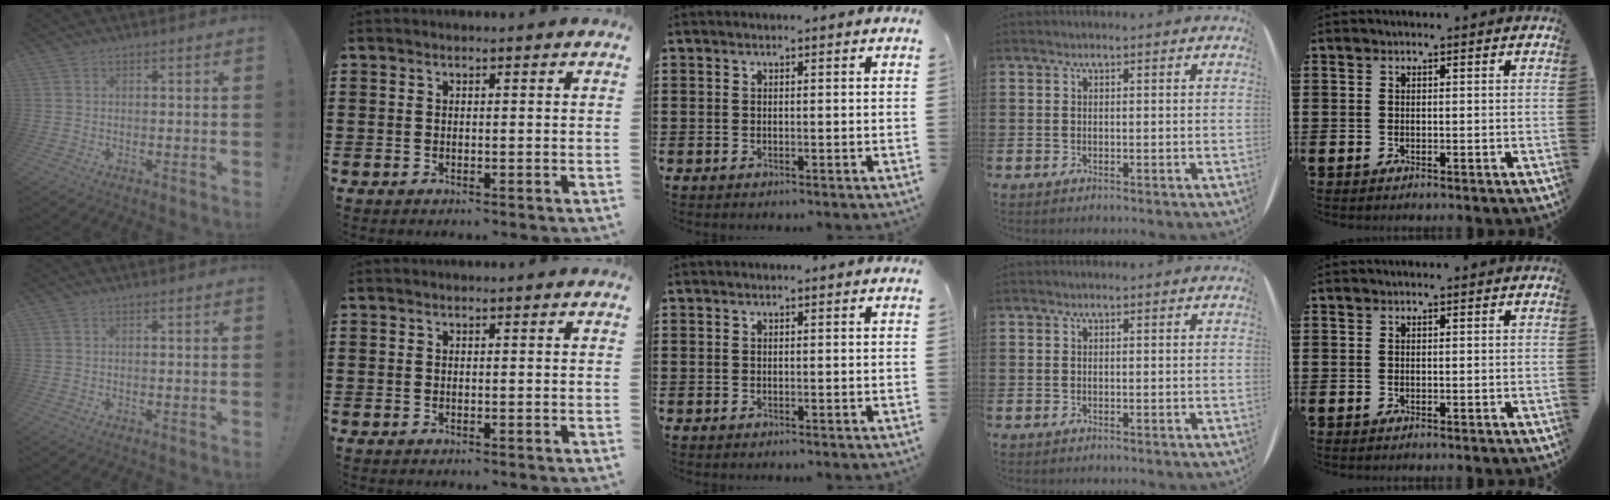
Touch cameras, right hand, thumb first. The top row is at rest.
{}